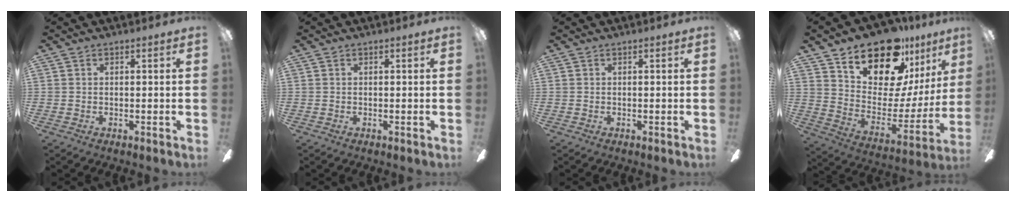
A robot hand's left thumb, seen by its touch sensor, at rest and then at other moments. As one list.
[{"total": 0.0}, {"total": 0.0}, {"total": 20.5, "force": [16.1, 8.6, 9.3], "torque": [-0.159, -0.125, 0.283]}]